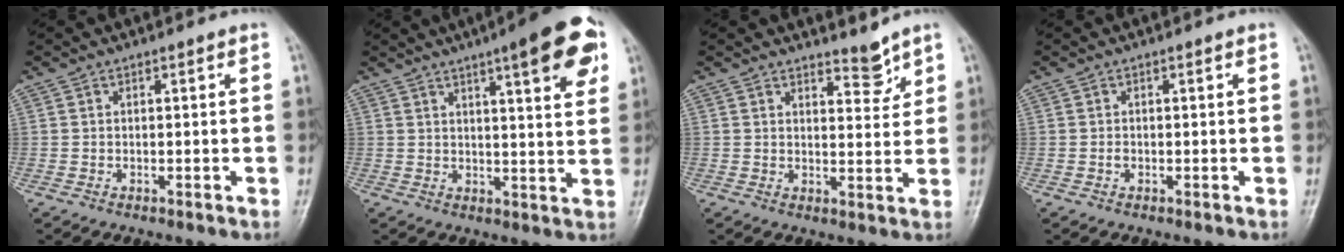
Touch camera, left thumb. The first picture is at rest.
{"total": 13.1, "force": [6.6, 2.7, 10.9], "torque": [-0.126, -0.018, 0.083]}
{"total": 3.7, "force": [3.2, 1.2, 1.3], "torque": [-0.004, -0.030, 0.051]}
{"total": 0.6, "force": [-0.1, 0.4, 0.4], "torque": [-0.003, 0.001, -0.002]}